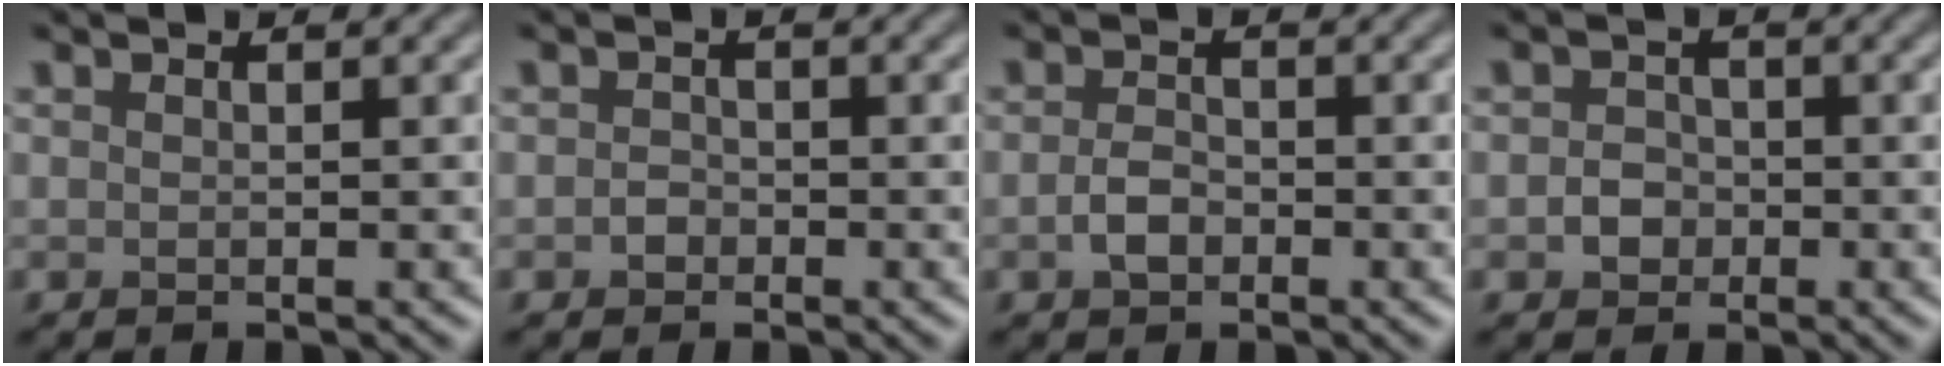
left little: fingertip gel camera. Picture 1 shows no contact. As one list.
[{"total": 1.0, "force": [-0.4, 0.9, 0.4], "torque": [-0.004, -0.002, -0.011]}, {"total": 2.1, "force": [-0.7, 1.4, 1.3], "torque": [-0.029, 0.001, -0.018]}, {"total": 2.0, "force": [-0.6, 1.7, 0.8], "torque": [-0.007, 0.001, -0.016]}]